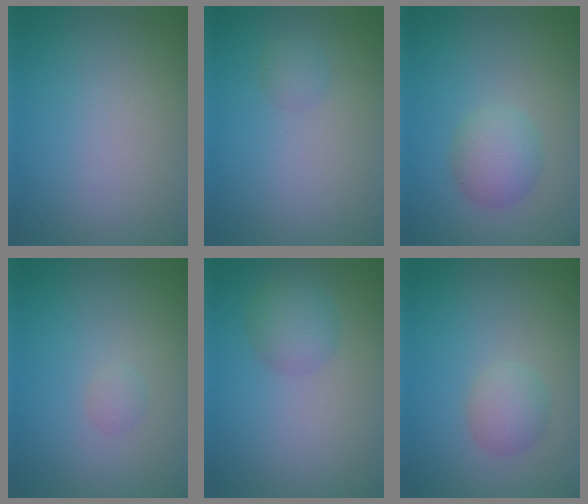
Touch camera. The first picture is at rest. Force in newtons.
{"total": 1.1, "press": 1.1, "slide": 0.1}
{"total": 2.9, "press": 2.9, "slide": 0.0}
{"total": 0.7, "press": 0.7, "slide": 0.1}
{"total": 2.8, "press": 2.8, "slide": 0.0}
{"total": 2.0, "press": 2.0, "slide": 0.1}